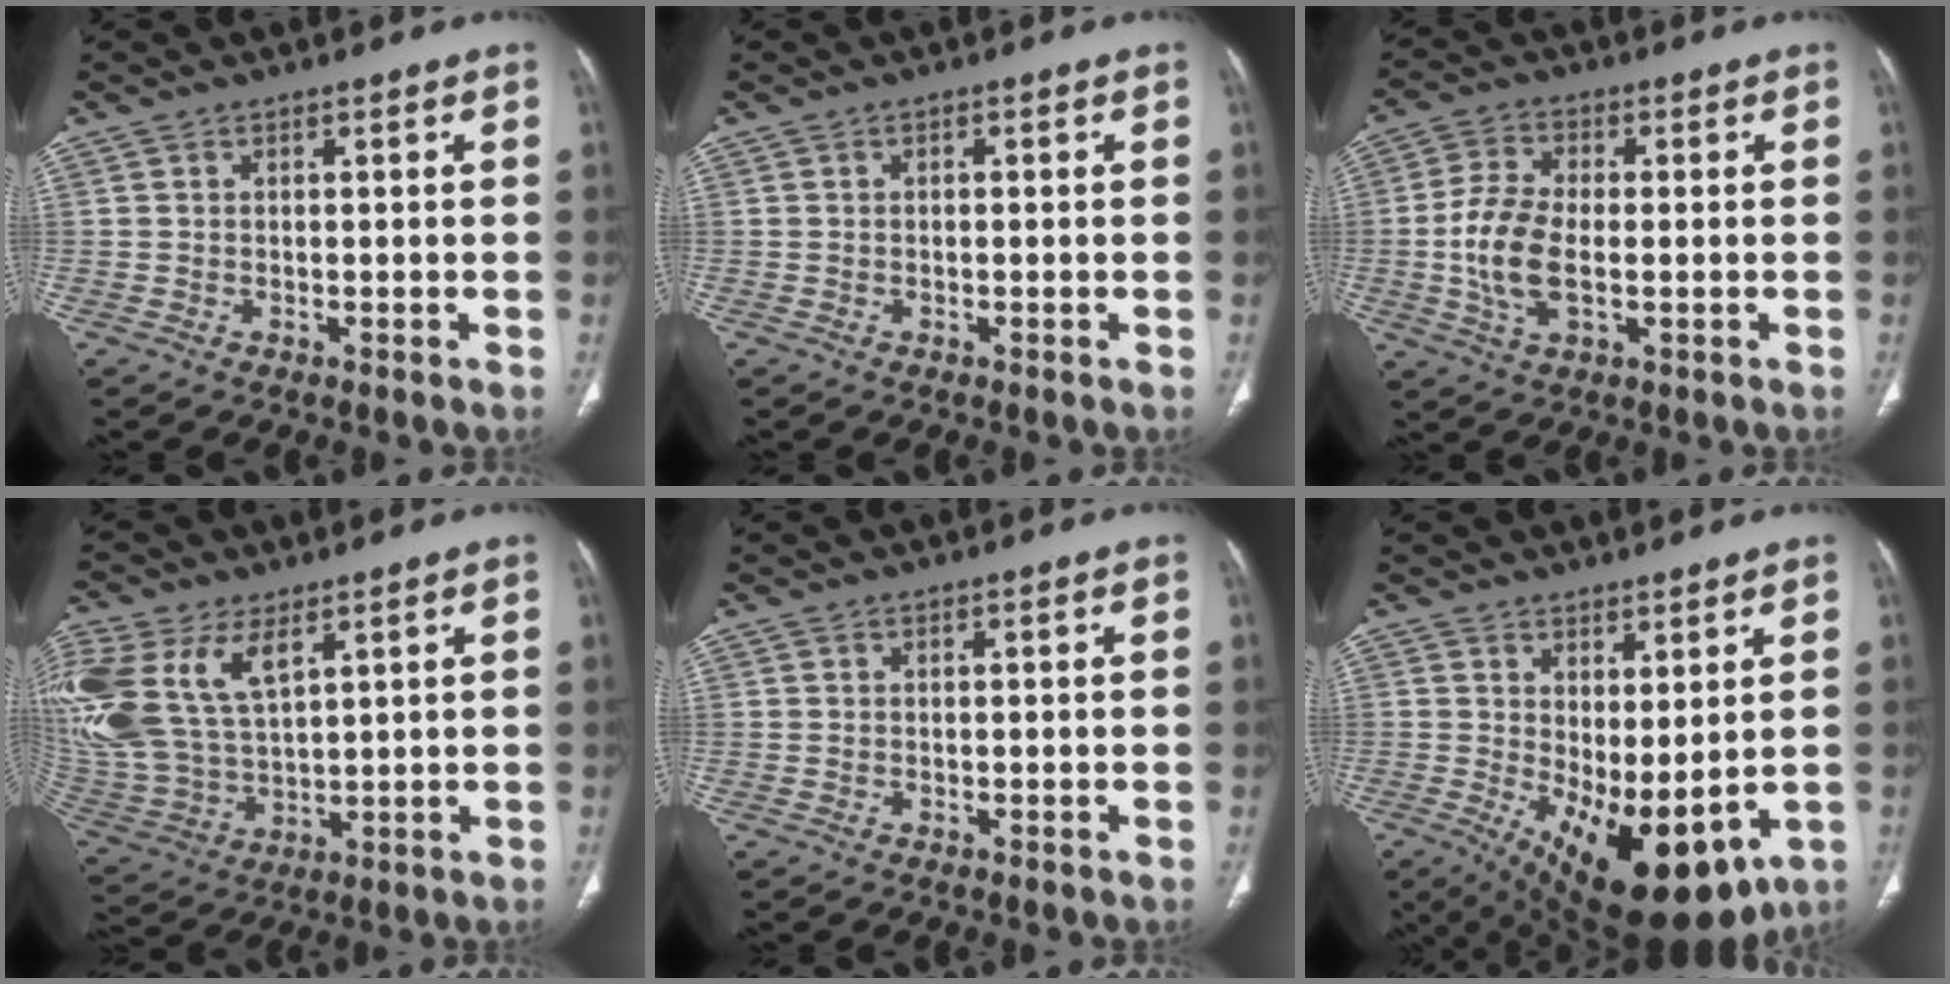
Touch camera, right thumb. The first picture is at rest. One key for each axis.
{"total": 0.5, "fx": 0.0, "fy": 0.2, "fz": 0.5, "tx": -0.010, "ty": 0.000, "tz": 0.000}
{"total": 10.1, "fx": -1.1, "fy": 5.4, "fz": 8.5, "tx": -0.177, "ty": 0.005, "tz": -0.021}
{"total": 20.1, "fx": 8.5, "fy": 11.2, "fz": 14.4, "tx": -0.340, "ty": -0.007, "tz": 0.174}
{"total": 0.0}
{"total": 15.5, "fx": -2.0, "fy": 6.9, "fz": 13.7, "tx": -0.211, "ty": -0.022, "tz": -0.002}